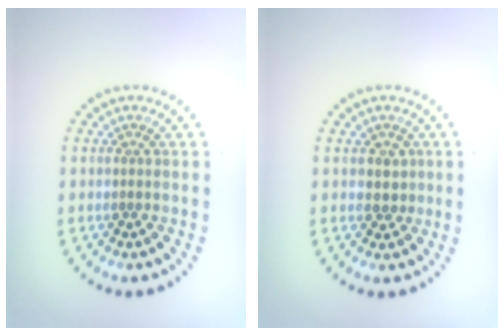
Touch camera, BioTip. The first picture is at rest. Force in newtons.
{"total": 1.5, "press": 1.3, "slide": 0.7}